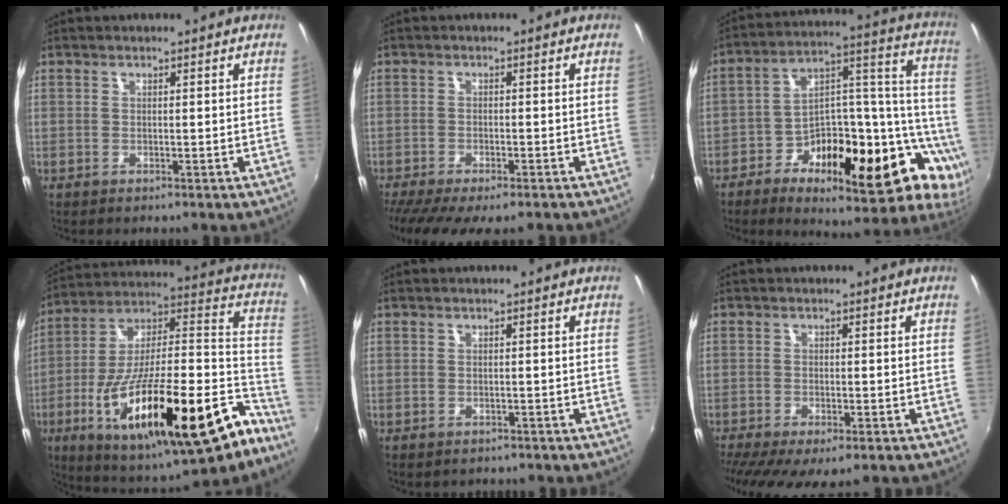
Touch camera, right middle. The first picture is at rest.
{"total": 10.0, "force": [-7.9, 2.5, 5.6], "torque": [-0.124, -0.045, -0.128]}
{"total": 26.5, "force": [-12.4, 12.4, 19.9], "torque": [-0.260, 0.034, -0.180]}
{"total": 35.0, "force": [-18.1, 11.0, 27.9], "torque": [-0.436, -0.004, -0.277]}
{"total": 1.0, "force": [-0.7, 0.7, 0.1], "torque": [-0.005, -0.003, -0.009]}
{"total": 8.1, "force": [-5.5, 2.1, 5.5], "torque": [-0.118, -0.044, -0.087]}